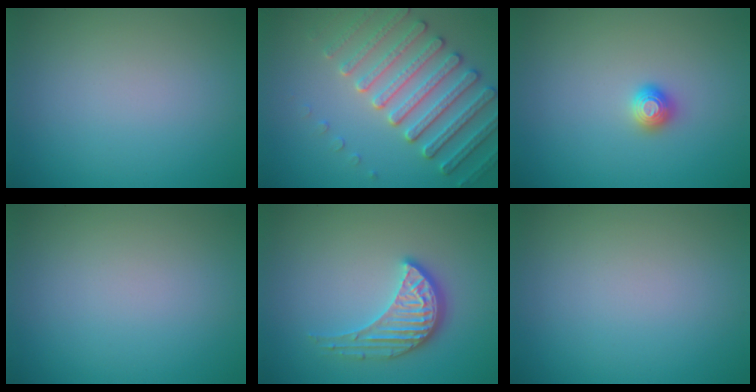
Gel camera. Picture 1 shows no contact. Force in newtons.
{"total": 5.1, "press": 4.8, "slide": 1.7}
{"total": 1.2, "press": 1.1, "slide": 0.2}
{"total": 0.0}
{"total": 3.8, "press": 3.2, "slide": 2.1}
{"total": 0.0}